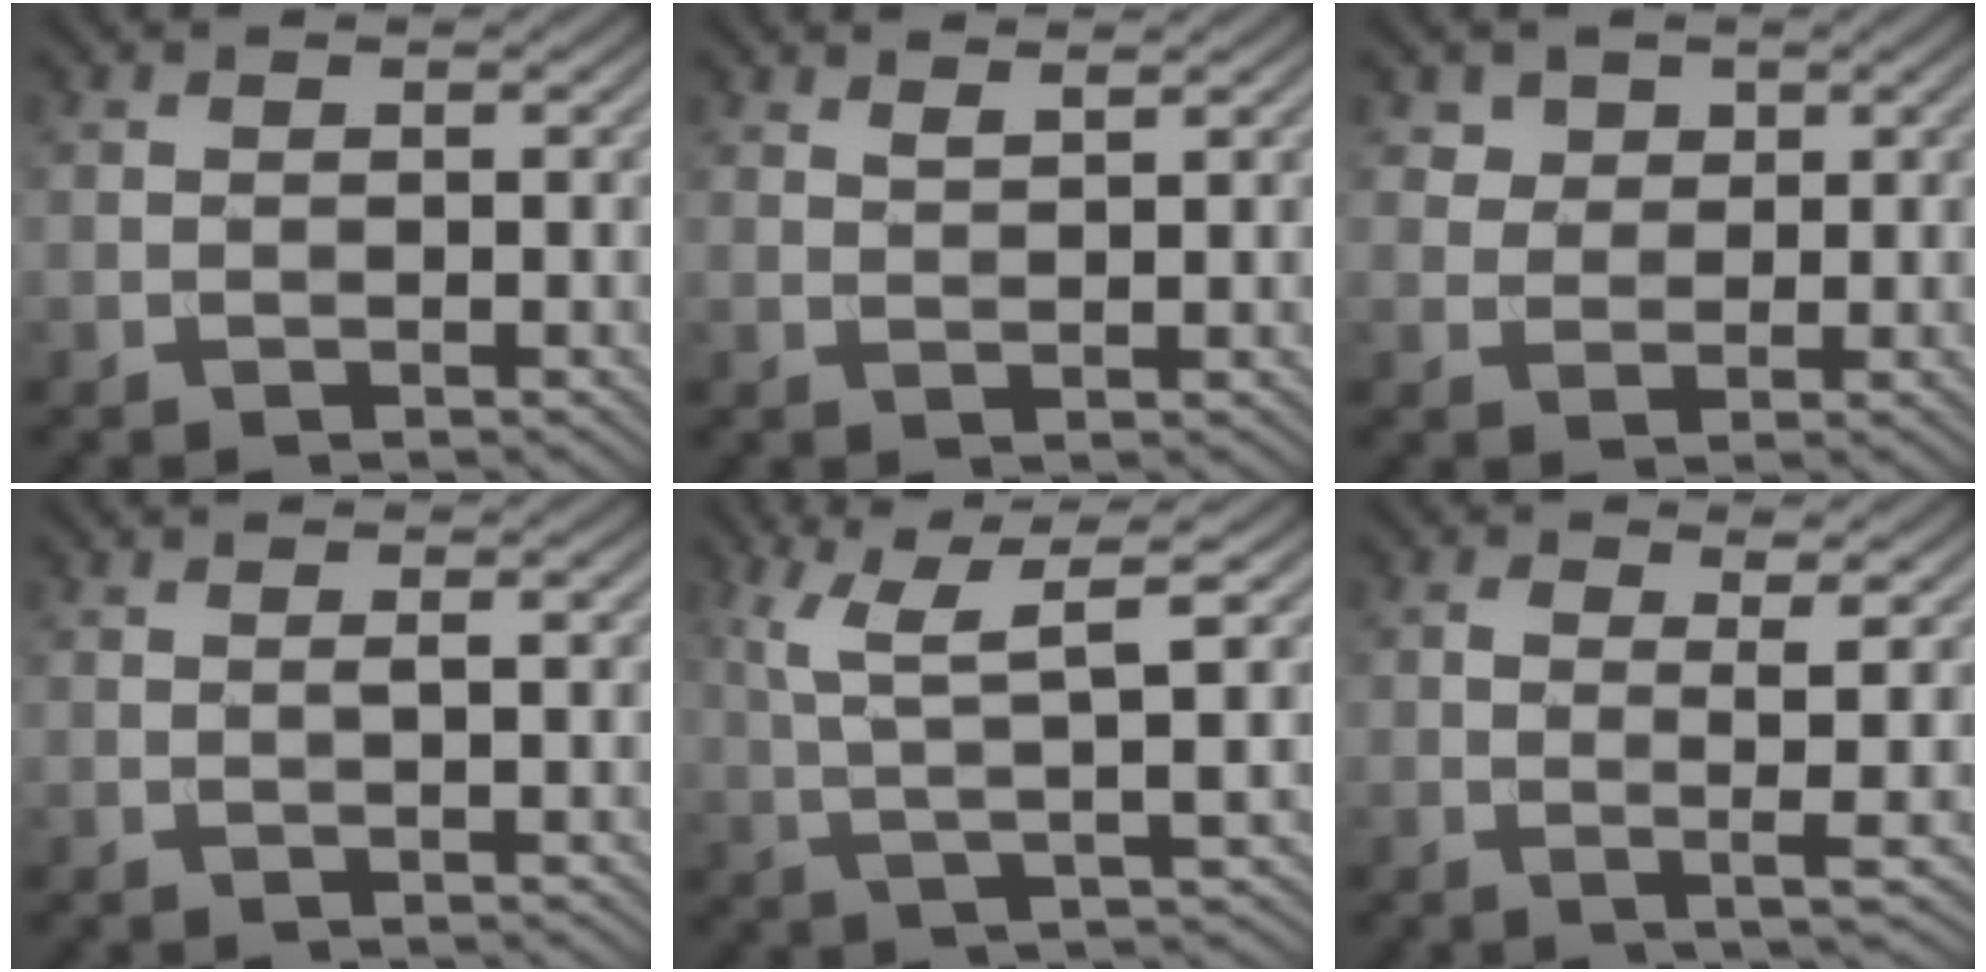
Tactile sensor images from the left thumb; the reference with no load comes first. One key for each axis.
{"total": 1.5, "fx": 1.3, "fy": 0.1, "fz": 0.7, "tx": -0.020, "ty": 0.003, "tz": 0.027}
{"total": 3.3, "fx": 2.0, "fy": 2.5, "fz": 0.9, "tx": -0.034, "ty": -0.016, "tz": 0.050}
{"total": 0.9, "fx": 0.2, "fy": -0.1, "fz": 0.8, "tx": -0.020, "ty": 0.005, "tz": 0.001}
{"total": 7.6, "fx": 2.5, "fy": 1.5, "fz": 7.0, "tx": -0.146, "ty": 0.014, "tz": 0.051}
{"total": 3.9, "fx": 0.4, "fy": 0.4, "fz": 3.9, "tx": -0.074, "ty": 0.005, "tz": 0.002}